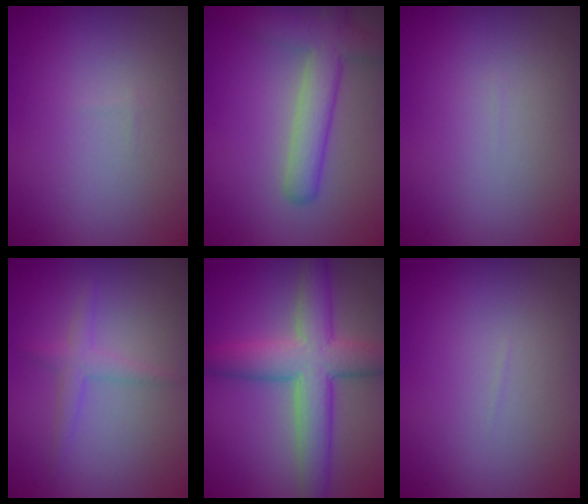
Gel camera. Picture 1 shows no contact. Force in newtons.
{"total": 3.8, "press": 3.8, "slide": 0.4}
{"total": 0.0}
{"total": 1.7, "press": 1.7, "slide": 0.0}
{"total": 6.9, "press": 6.9, "slide": 0.2}
{"total": 0.0}